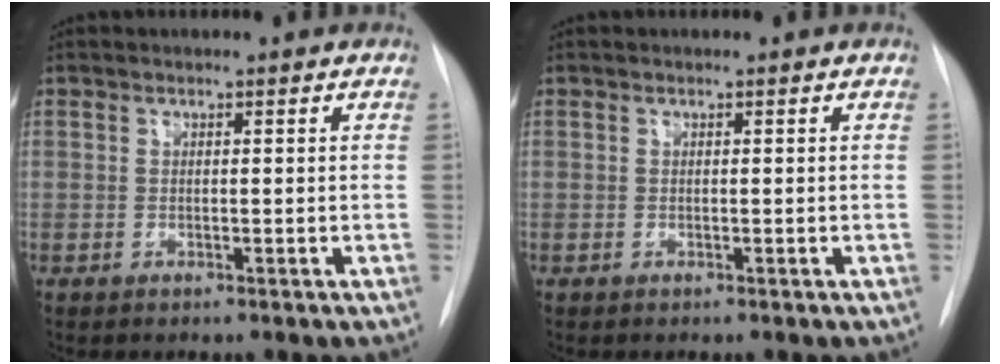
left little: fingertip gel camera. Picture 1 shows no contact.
{"total": 0.0}